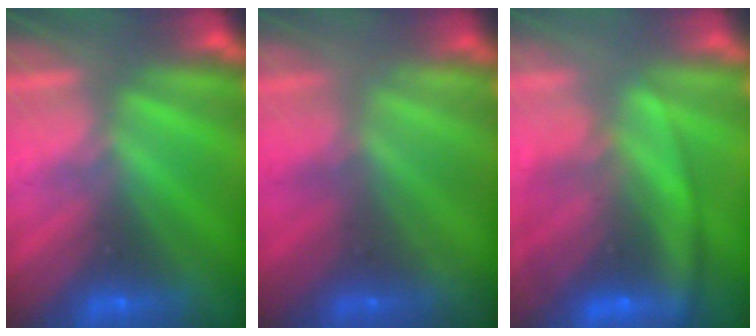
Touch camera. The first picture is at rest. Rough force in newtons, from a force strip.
{"total": 2.1}
{"total": 8.2}